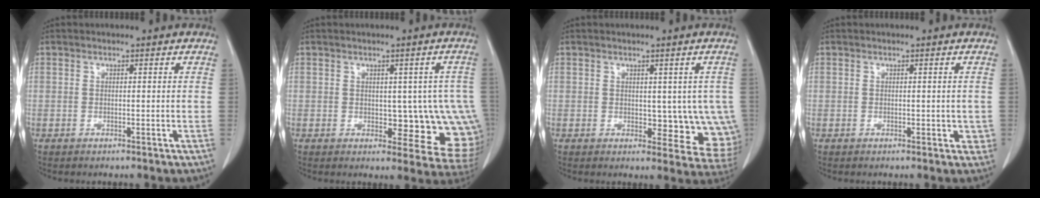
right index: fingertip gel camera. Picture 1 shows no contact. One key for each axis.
{"total": 9.5, "fx": -0.6, "fy": 4.3, "fz": 8.4, "tx": -0.081, "ty": 0.006, "tz": 0.001}
{"total": 7.9, "fx": 0.0, "fy": 4.6, "fz": 6.4, "tx": -0.048, "ty": 0.001, "tz": 0.009}
{"total": 2.2, "fx": -0.2, "fy": 1.4, "fz": 1.6, "tx": -0.010, "ty": 0.005, "tz": 0.000}